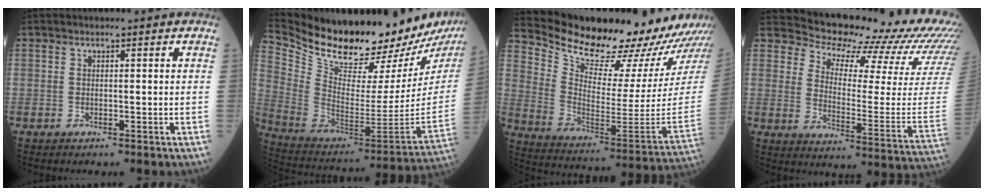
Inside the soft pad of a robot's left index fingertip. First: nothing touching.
{"total": 30.1, "force": [25.3, 4.7, 15.6], "torque": [-0.277, -0.095, 0.375]}
{"total": 25.0, "force": [22.9, 3.3, 9.6], "torque": [-0.171, -0.092, 0.332]}
{"total": 21.5, "force": [20.8, 2.1, 5.1], "torque": [-0.083, -0.134, 0.232]}